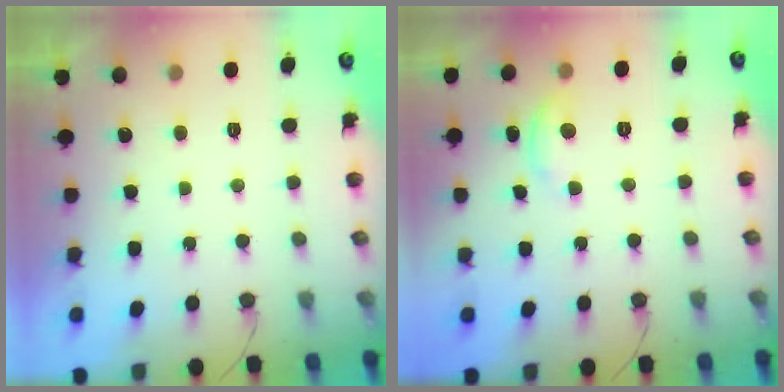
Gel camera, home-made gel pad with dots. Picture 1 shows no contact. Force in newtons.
{"total": 5.2, "press": 5.2, "slide": 0.5}